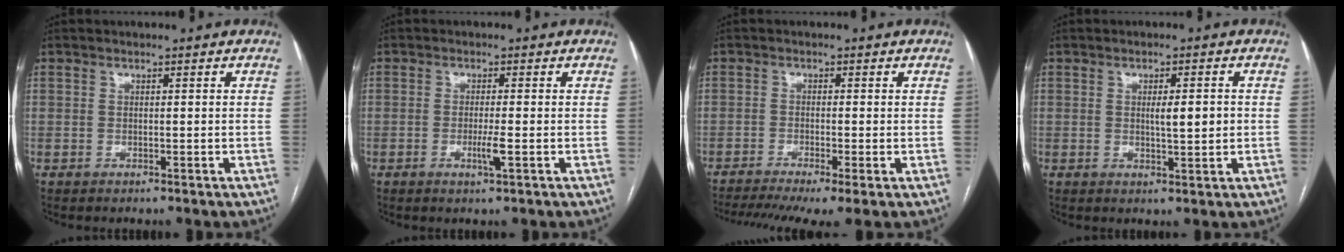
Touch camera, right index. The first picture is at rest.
{"total": 2.5, "force": [-0.8, -0.1, 2.4], "torque": [-0.045, -0.005, -0.013]}
{"total": 9.7, "force": [-6.7, 1.3, 6.9], "torque": [-0.113, -0.011, -0.108]}
{"total": 3.7, "force": [0.2, 0.7, 3.7], "torque": [-0.059, -0.002, 0.004]}